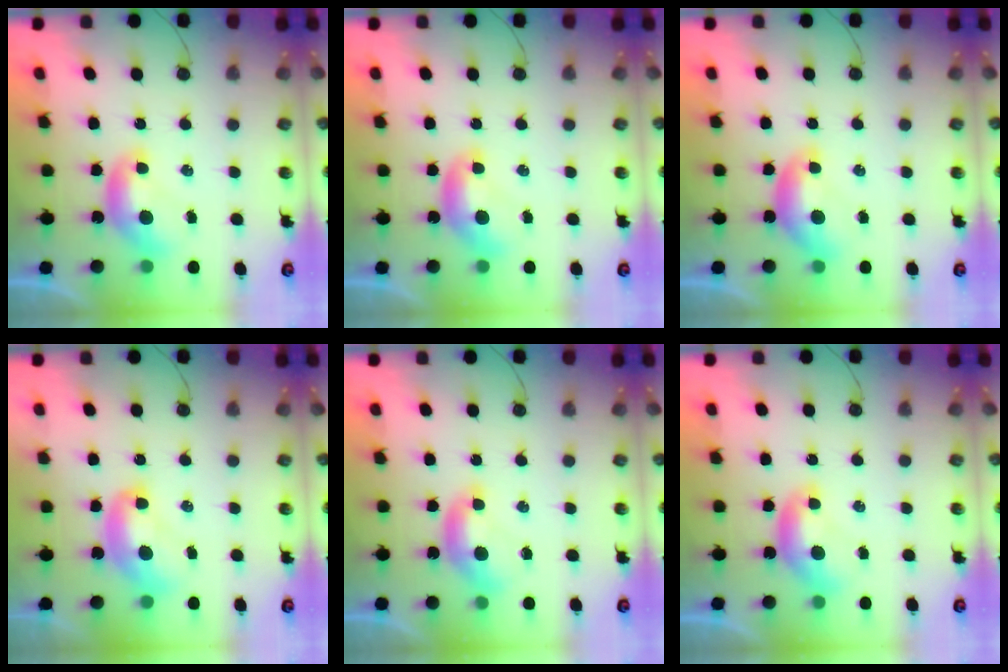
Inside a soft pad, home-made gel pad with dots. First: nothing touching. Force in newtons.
{"total": 0.0}
{"total": 0.6, "press": 0.5, "slide": 0.3}
{"total": 2.5, "press": 2.5, "slide": 0.3}
{"total": 0.6, "press": 0.1, "slide": 0.6}
{"total": 0.0}